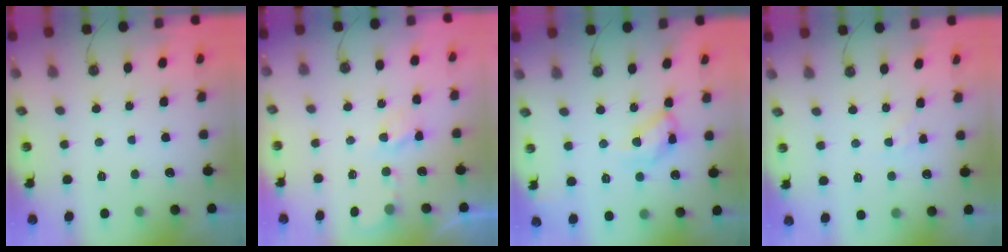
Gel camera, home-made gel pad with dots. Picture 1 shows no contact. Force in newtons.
{"total": 3.4, "press": 3.4, "slide": 0.5}
{"total": 13.2, "press": 13.2, "slide": 0.6}
{"total": 3.0, "press": 3.0, "slide": 0.4}